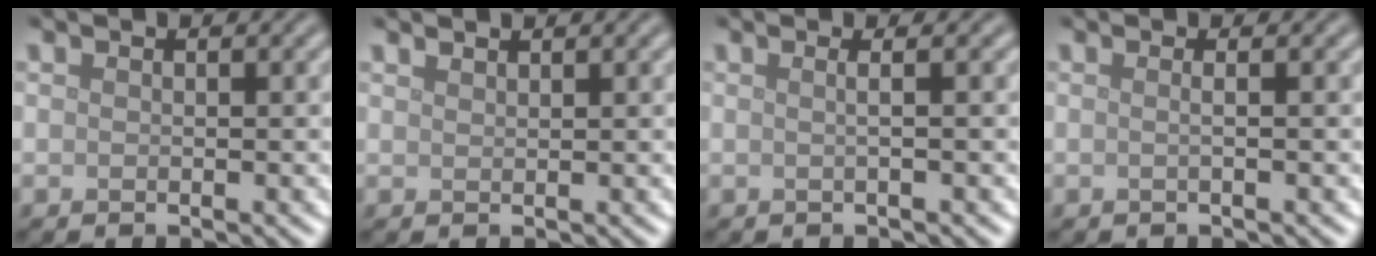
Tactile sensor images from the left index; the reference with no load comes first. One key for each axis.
{"total": 0.8, "fx": 0.8, "fy": 0.1, "fz": 0.1, "tx": -0.001, "ty": -0.001, "tz": 0.014}
{"total": 2.2, "fx": 0.5, "fy": 1.0, "fz": 1.9, "tx": -0.010, "ty": 0.002, "tz": -0.023}
{"total": 1.6, "fx": 0.3, "fy": 0.8, "fz": 1.4, "tx": -0.007, "ty": -0.004, "tz": -0.019}